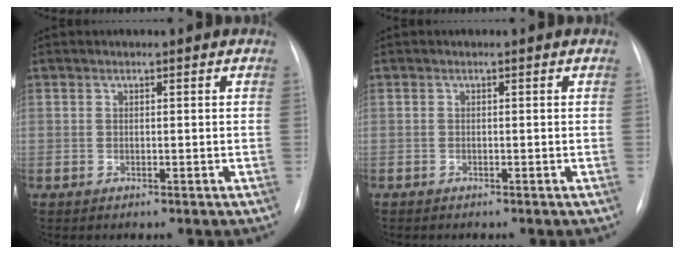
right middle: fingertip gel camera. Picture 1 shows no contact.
{"total": 0.0}